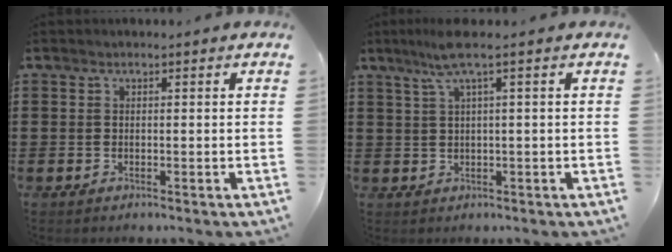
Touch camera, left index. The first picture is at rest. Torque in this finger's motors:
{"motor_torque": [0.76, -0.54, 0.13, 0.05]}